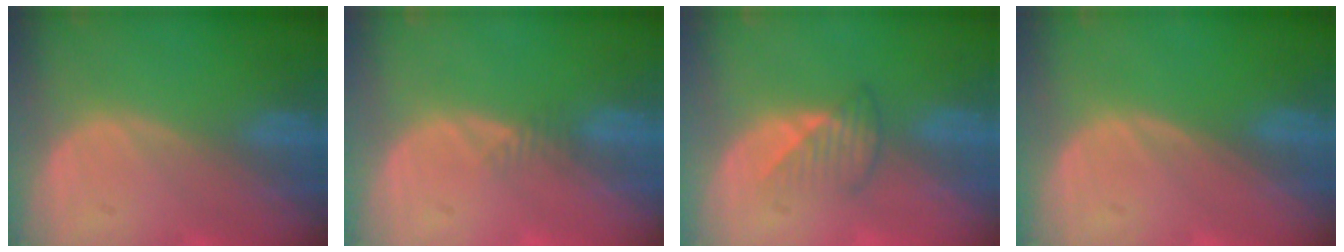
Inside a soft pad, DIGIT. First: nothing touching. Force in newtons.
{"total": 1.2, "press": 1.0, "slide": 0.6}
{"total": 3.4, "press": 3.2, "slide": 1.3}
{"total": 0.0}